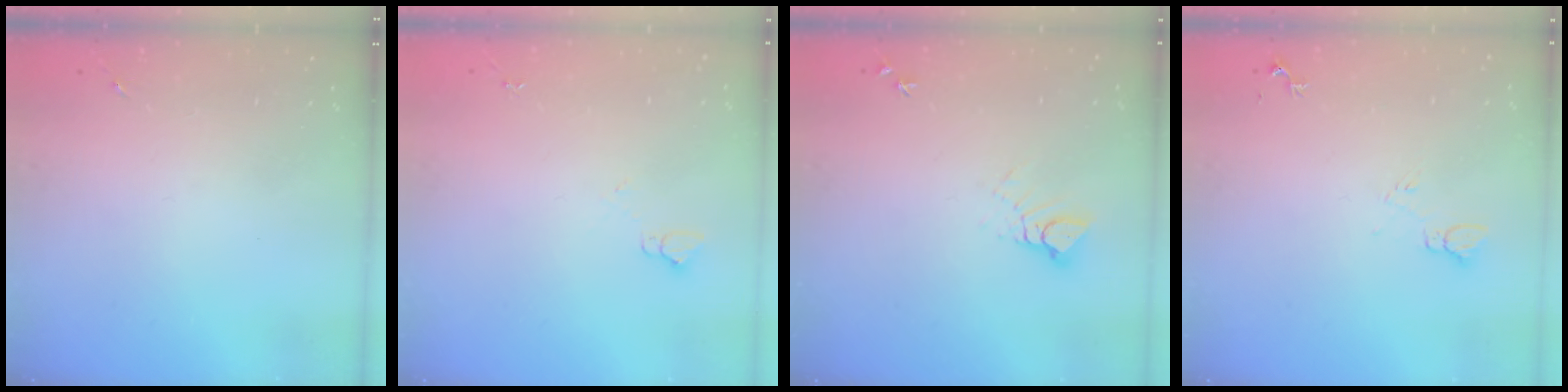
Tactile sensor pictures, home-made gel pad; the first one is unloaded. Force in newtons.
{"total": 3.1, "press": 3.0, "slide": 0.3}
{"total": 4.0, "press": 3.9, "slide": 0.4}
{"total": 4.6, "press": 4.6, "slide": 0.6}